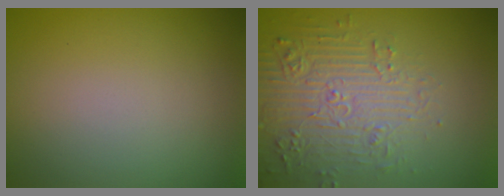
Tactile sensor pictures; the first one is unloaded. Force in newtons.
{"total": 4.6, "press": 4.6, "slide": 0.8}